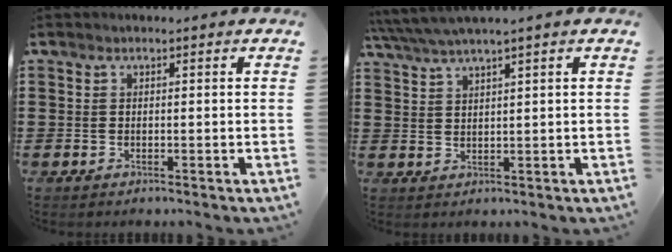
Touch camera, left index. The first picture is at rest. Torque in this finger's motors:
{"motor_torque": [0.82, 0.71, 0.78, 0.21]}